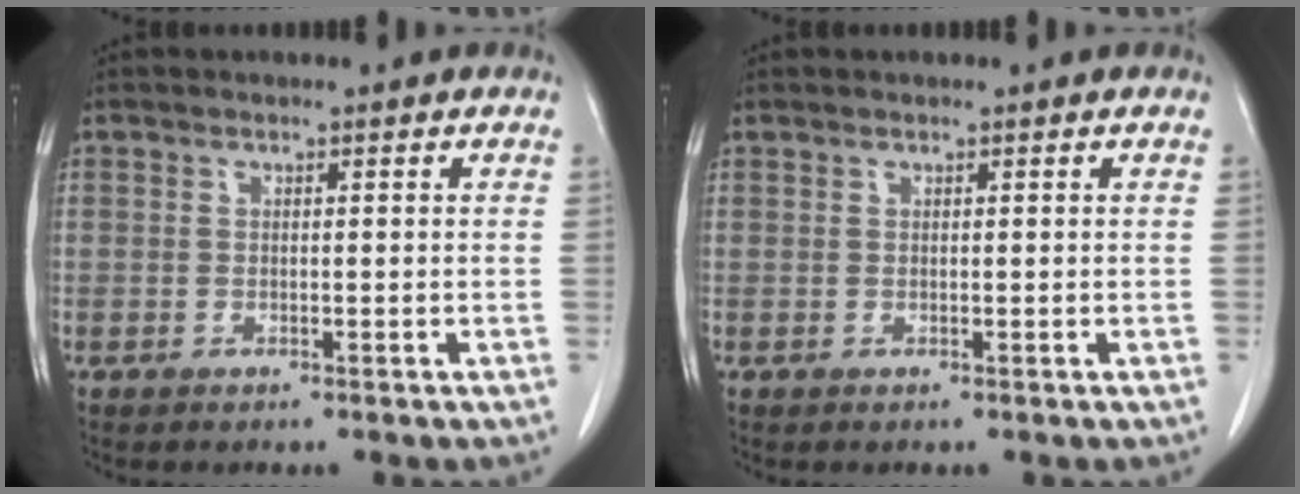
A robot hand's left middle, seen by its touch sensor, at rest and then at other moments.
{"total": 0.0}